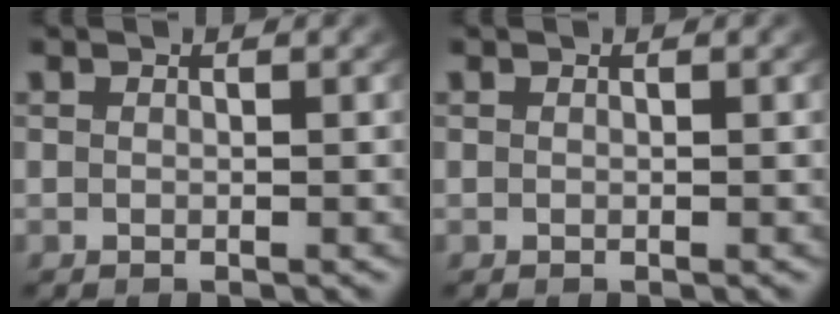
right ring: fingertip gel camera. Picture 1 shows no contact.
{"total": 0.0}